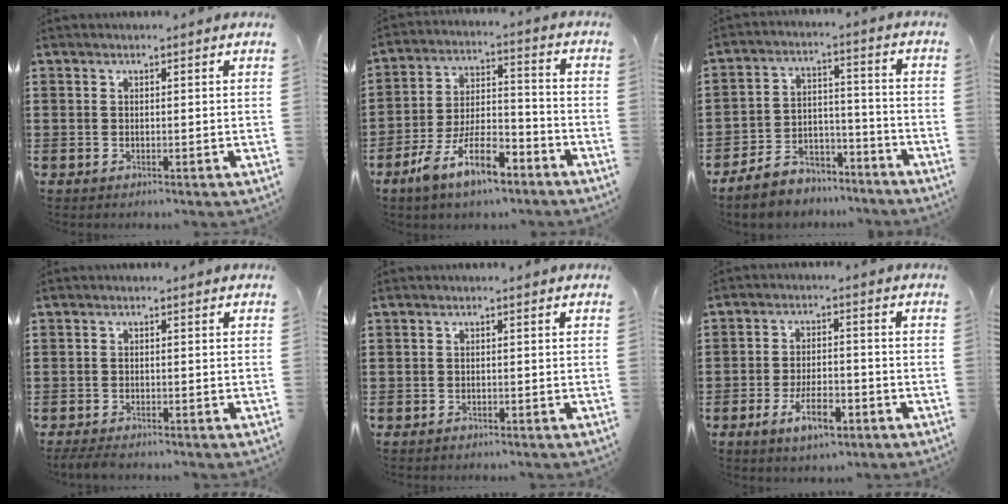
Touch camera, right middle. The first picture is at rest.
{"total": 11.5, "force": [-7.2, 4.2, 8.0], "torque": [-0.163, 0.015, -0.136]}
{"total": 5.5, "force": [-5.1, 2.2, 0.4], "torque": [-0.015, 0.010, -0.101]}
{"total": 1.5, "force": [-1.4, 0.2, 0.5], "torque": [-0.019, -0.002, -0.030]}
{"total": 0.8, "force": [-0.7, 0.4, 0.1], "torque": [-0.003, 0.000, -0.015]}
{"total": 6.9, "force": [-3.9, 2.8, 4.9], "torque": [-0.084, 0.002, -0.071]}